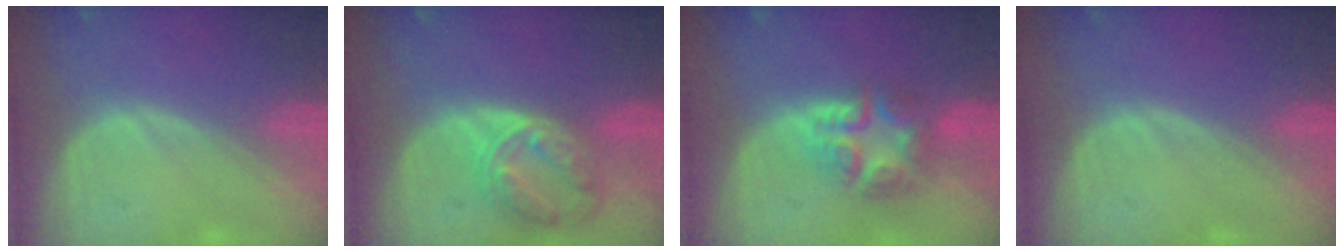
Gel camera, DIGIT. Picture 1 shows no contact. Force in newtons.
{"total": 8.3, "press": 7.2, "slide": 4.2}
{"total": 7.9, "press": 6.7, "slide": 4.2}
{"total": 0.0}